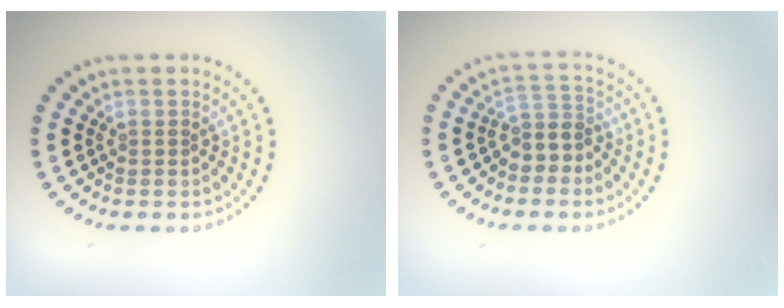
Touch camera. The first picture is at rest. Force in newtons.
{"total": 2.7, "press": 2.1, "slide": 1.7}